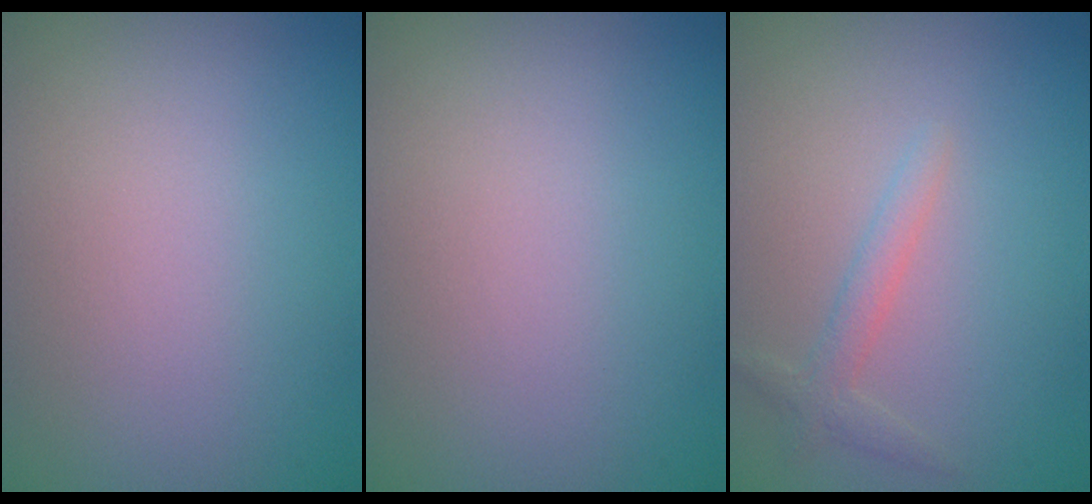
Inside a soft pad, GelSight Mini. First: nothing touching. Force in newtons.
{"total": 0.0}
{"total": 1.6, "press": 1.6, "slide": 0.1}